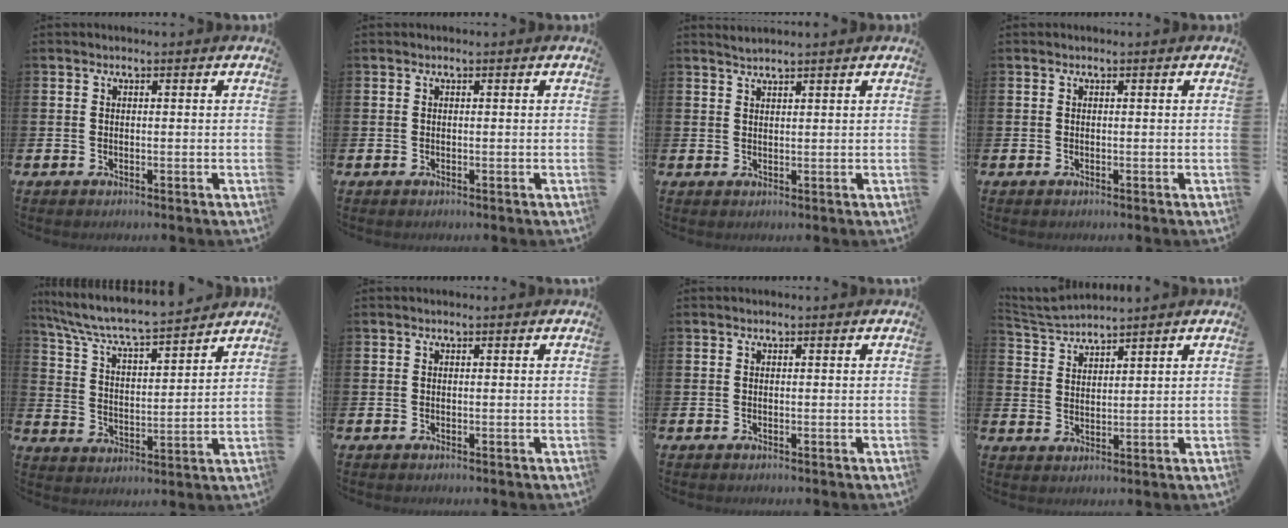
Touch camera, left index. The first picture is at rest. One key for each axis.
{"total": 0.0}
{"total": 1.8, "fx": 1.8, "fy": -0.1, "fz": 0.2, "tx": -0.007, "ty": -0.002, "tz": 0.034}
{"total": 0.0}
{"total": 7.0, "fx": 6.7, "fy": 0.3, "fz": 2.1, "tx": -0.072, "ty": -0.054, "tz": 0.112}
{"total": 0.0}
{"total": 0.0}
{"total": 3.8, "fx": 3.8, "fy": -0.1, "fz": 0.2, "tx": -0.016, "ty": -0.020, "tz": 0.068}